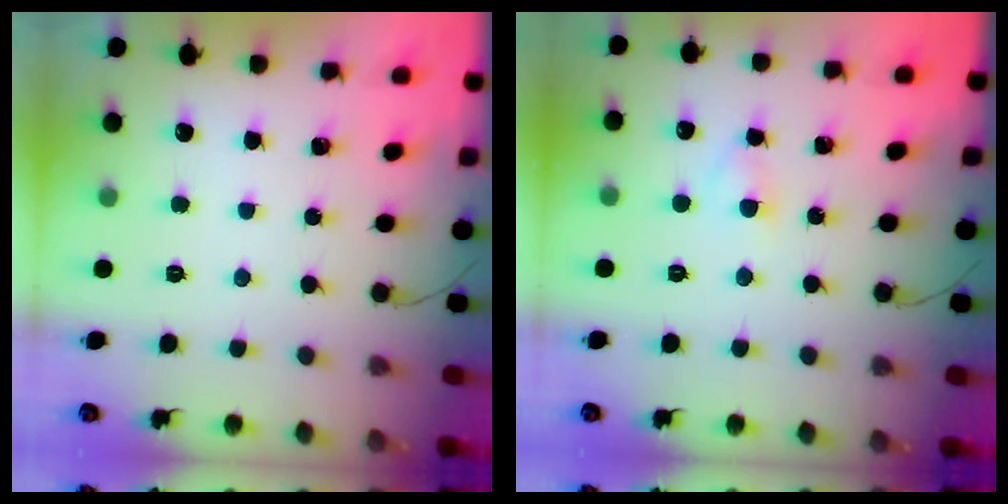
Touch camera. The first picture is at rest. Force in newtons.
{"total": 2.4, "press": 2.3, "slide": 0.9}